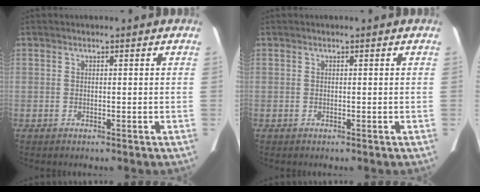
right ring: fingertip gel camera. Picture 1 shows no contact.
{"total": 0.0}